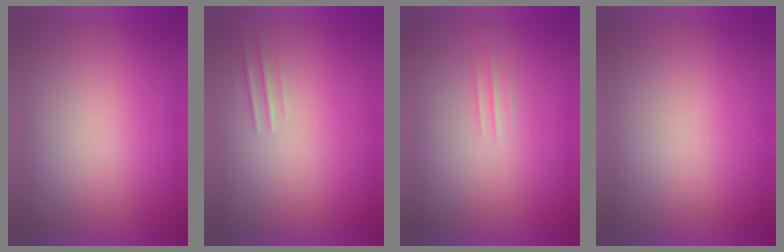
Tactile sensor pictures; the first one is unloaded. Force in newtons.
{"total": 1.1}
{"total": 1.2}
{"total": 0.0}